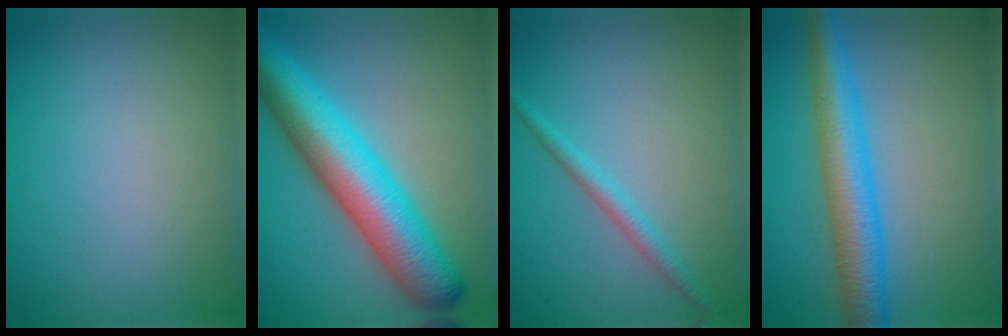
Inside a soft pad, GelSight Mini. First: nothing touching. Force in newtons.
{"total": 10.9, "press": 10.9, "slide": 0.1}
{"total": 1.8, "press": 1.8, "slide": 0.1}
{"total": 5.9, "press": 5.9, "slide": 0.2}